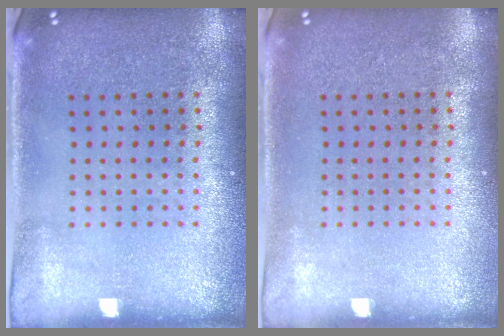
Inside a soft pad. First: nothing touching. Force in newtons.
{"total": 0.0}